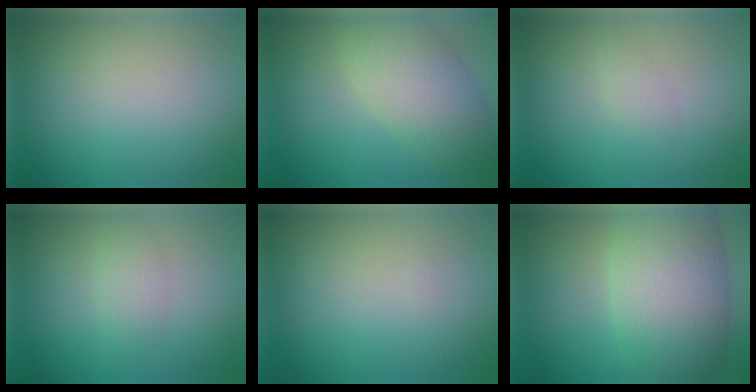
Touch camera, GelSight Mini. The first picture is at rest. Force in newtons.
{"total": 5.7, "press": 5.7, "slide": 0.4}
{"total": 0.9, "press": 0.9, "slide": 0.0}
{"total": 1.5, "press": 1.5, "slide": 0.0}
{"total": 0.0}
{"total": 9.5, "press": 9.4, "slide": 0.3}